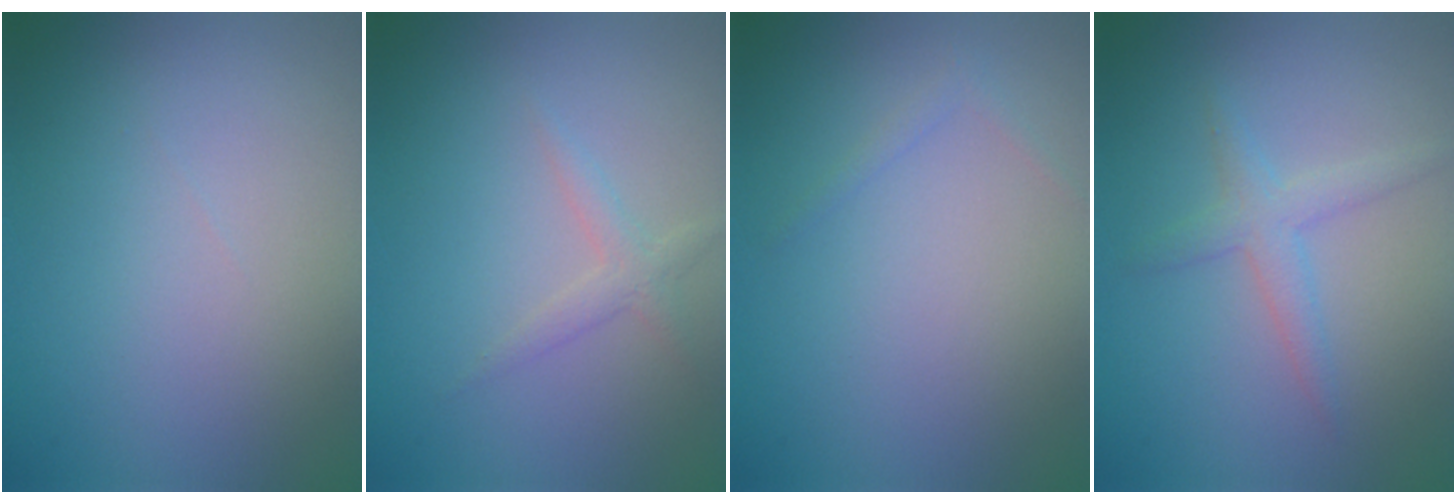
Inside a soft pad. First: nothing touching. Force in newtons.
{"total": 1.5, "press": 1.5, "slide": 0.0}
{"total": 0.6, "press": 0.6, "slide": 0.1}
{"total": 2.2, "press": 2.2, "slide": 0.1}